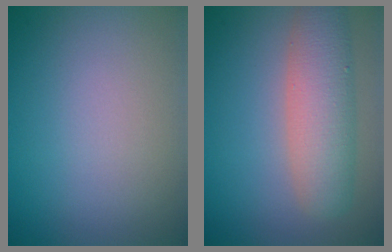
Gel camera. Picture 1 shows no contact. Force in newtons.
{"total": 5.6, "press": 5.6, "slide": 0.3}